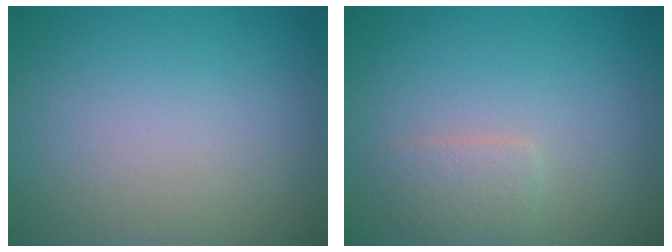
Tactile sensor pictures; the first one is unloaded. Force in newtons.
{"total": 1.8, "press": 1.8, "slide": 0.0}